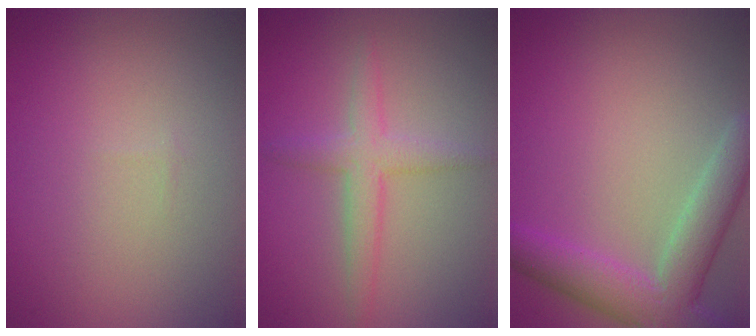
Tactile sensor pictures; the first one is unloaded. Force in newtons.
{"total": 2.7, "press": 2.7, "slide": 0.0}
{"total": 5.8, "press": 5.8, "slide": 0.4}